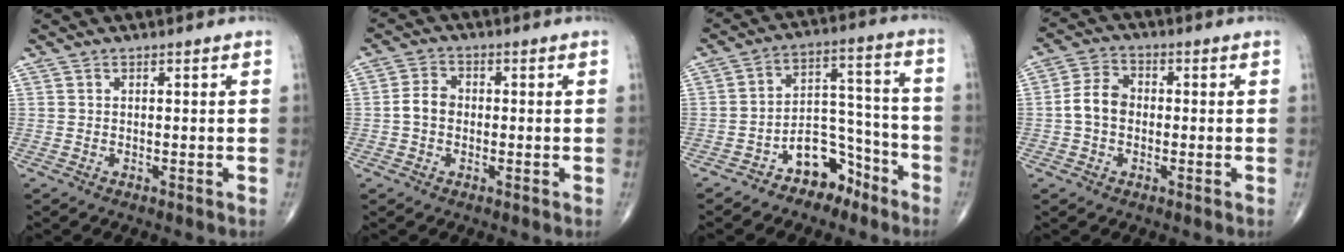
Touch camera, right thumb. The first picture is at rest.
{"total": 4.2, "force": [-0.5, 3.3, 2.5], "torque": [-0.041, 0.015, -0.017]}
{"total": 9.7, "force": [-6.6, 5.9, 4.0], "torque": [-0.023, 0.096, -0.115]}
{"total": 6.2, "force": [-0.7, 4.7, 4.0], "torque": [-0.067, 0.022, -0.022]}